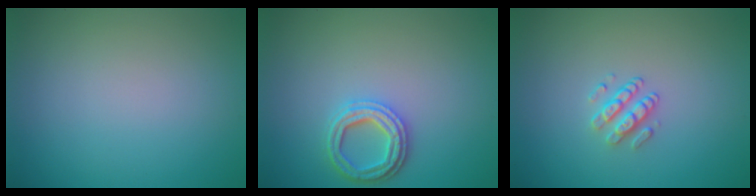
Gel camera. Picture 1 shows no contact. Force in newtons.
{"total": 3.1, "press": 2.8, "slide": 1.3}
{"total": 1.8, "press": 1.3, "slide": 1.2}